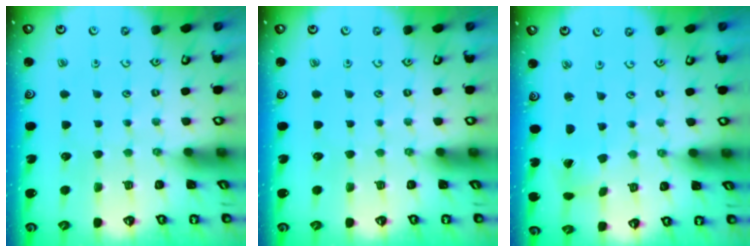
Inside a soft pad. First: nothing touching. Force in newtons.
{"total": 0.0}
{"total": 1.1, "press": 1.0, "slide": 0.4}